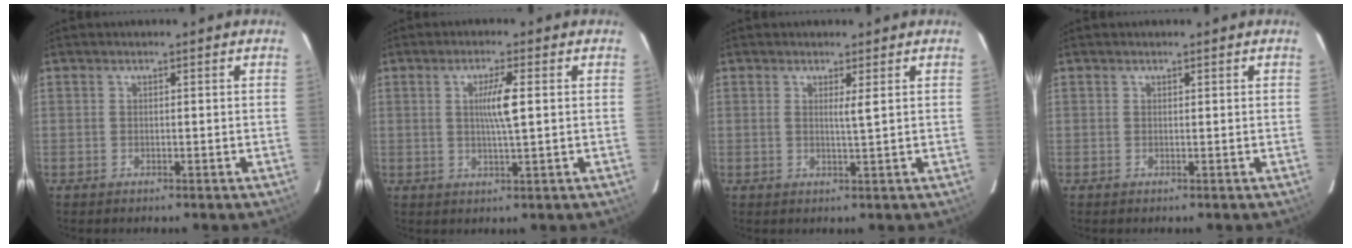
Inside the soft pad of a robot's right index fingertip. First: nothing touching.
{"total": 5.2, "force": [0.9, -0.1, 5.2], "torque": [-0.095, -0.003, 0.016]}
{"total": 1.6, "force": [0.6, -0.3, 1.4], "torque": [-0.028, -0.006, 0.010]}
{"total": 0.0}